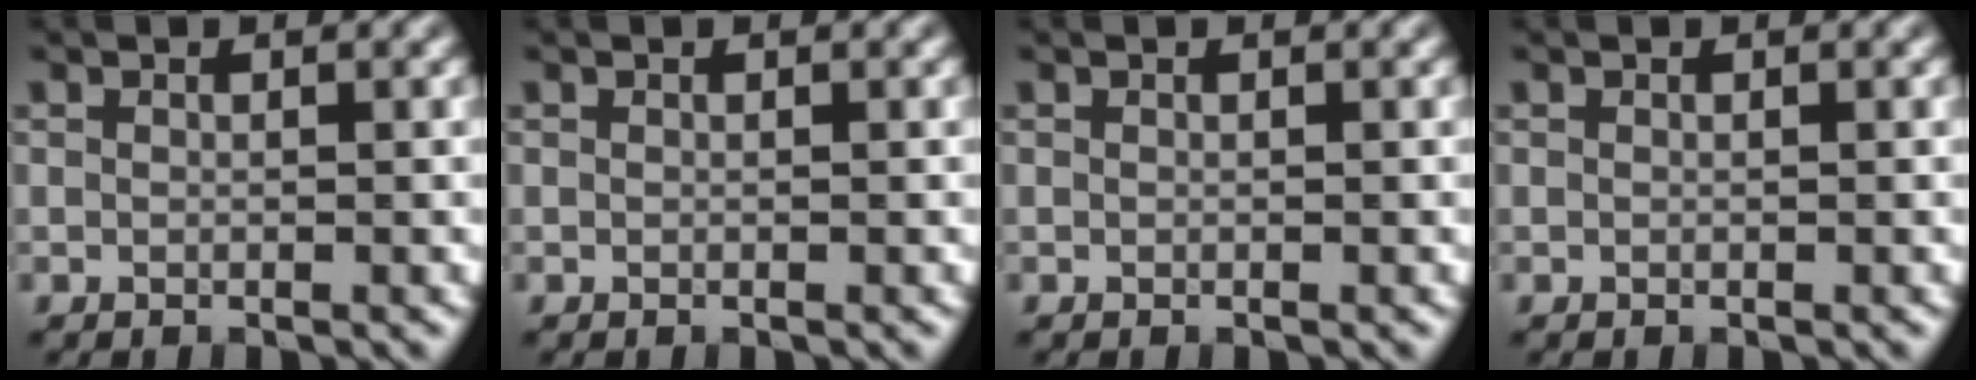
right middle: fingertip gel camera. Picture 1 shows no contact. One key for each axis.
{"total": 0.0}
{"total": 0.0}
{"total": 0.0}